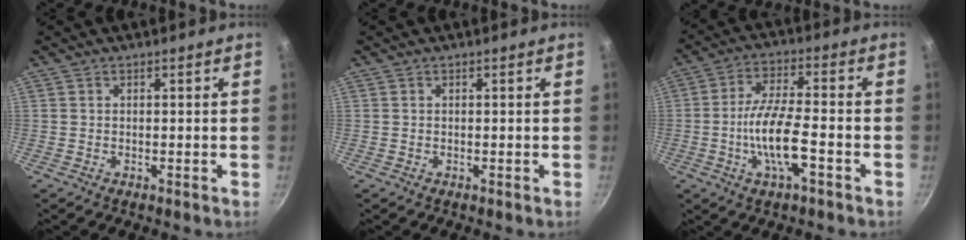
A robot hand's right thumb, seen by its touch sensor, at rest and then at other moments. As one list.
[{"total": 0.0}, {"total": 10.5, "force": [-3.6, 2.8, 9.5], "torque": [-0.182, 0.021, -0.071]}]